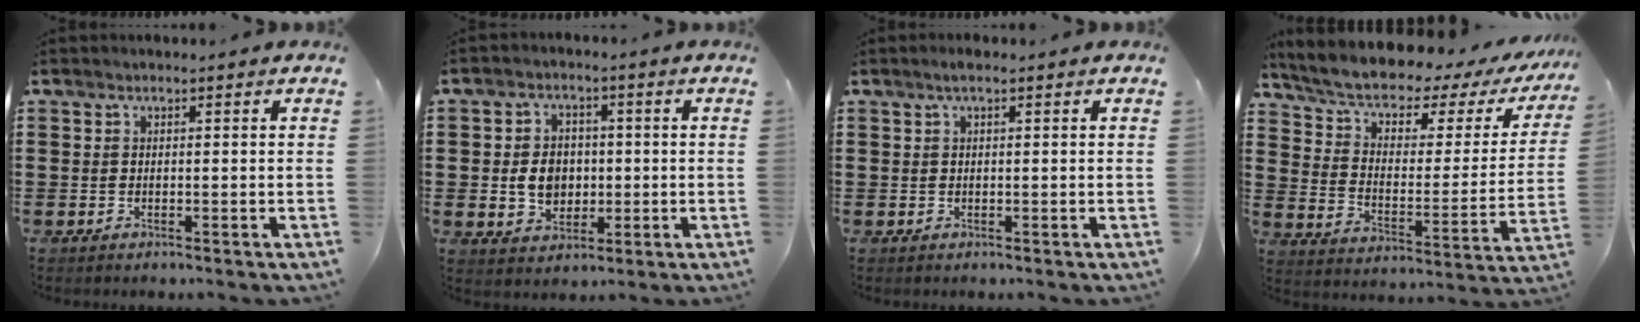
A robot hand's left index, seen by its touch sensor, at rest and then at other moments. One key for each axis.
{"total": 5.8, "fx": -0.3, "fy": 4.6, "fz": 3.5, "tx": -0.060, "ty": 0.004, "tz": -0.010}
{"total": 1.0, "fx": 0.2, "fy": 0.0, "fz": 0.9, "tx": -0.018, "ty": -0.001, "tz": 0.003}
{"total": 5.3, "fx": 3.7, "fy": 2.3, "fz": 2.9, "tx": -0.079, "ty": -0.032, "tz": 0.059}